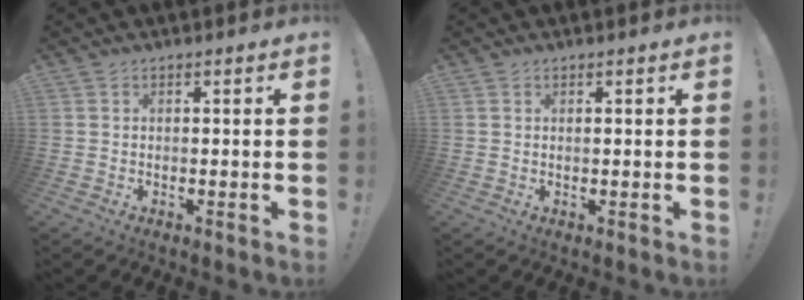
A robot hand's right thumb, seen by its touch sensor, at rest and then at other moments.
{"total": 0.0}